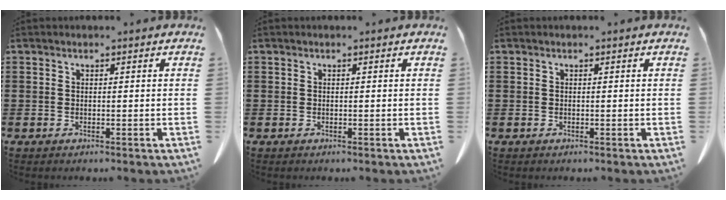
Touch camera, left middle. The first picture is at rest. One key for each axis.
{"total": 0.0}
{"total": 0.0}